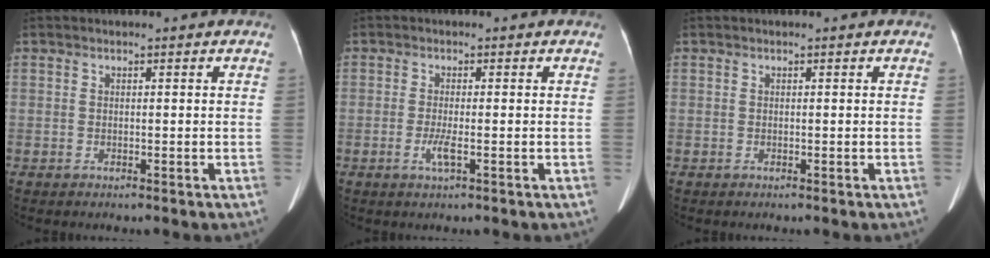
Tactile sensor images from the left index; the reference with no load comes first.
{"total": 2.2, "force": [-0.7, 0.1, 2.1], "torque": [-0.045, -0.004, -0.015]}
{"total": 0.0}